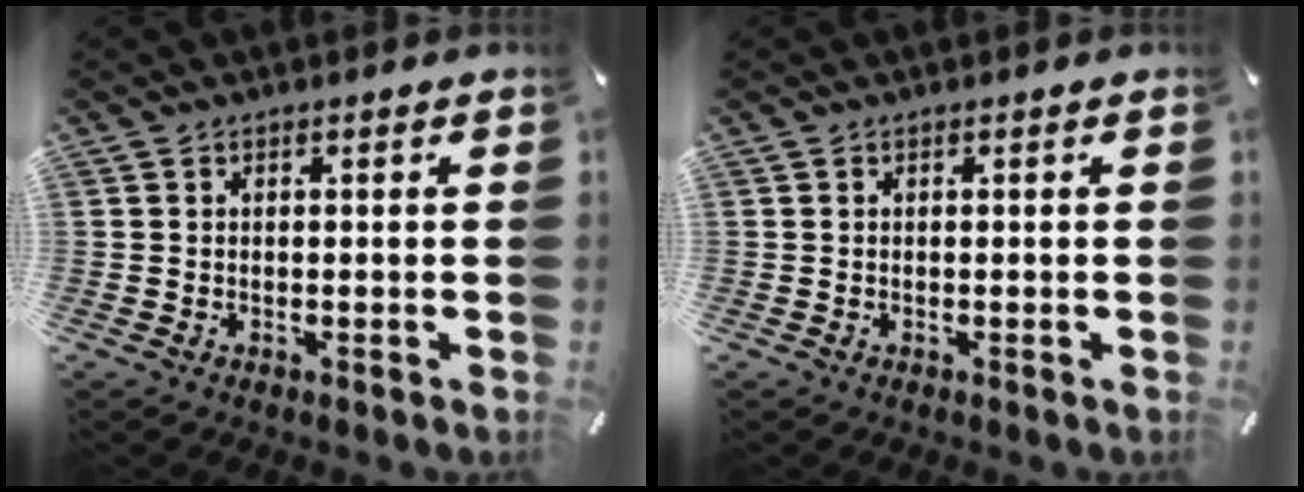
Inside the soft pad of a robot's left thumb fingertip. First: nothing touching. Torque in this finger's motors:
{"motor_torque": [0.00, 0.00, -0.01, 0.01, 0.00]}